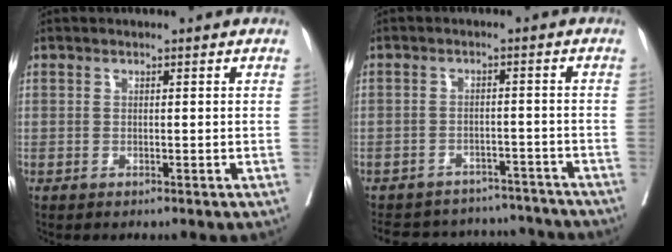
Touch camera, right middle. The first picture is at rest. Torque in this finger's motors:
{"motor_torque": [0.98, -1.16, 0.07, 0.04]}